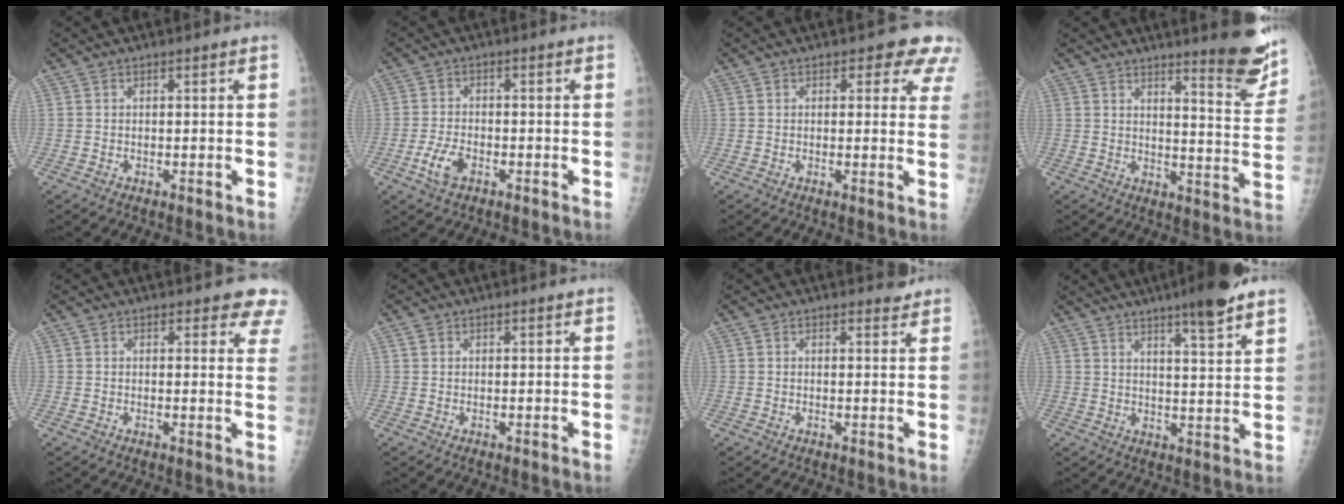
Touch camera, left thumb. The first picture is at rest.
{"total": 4.8, "force": [-2.3, 2.6, 3.3], "torque": [-0.068, 0.008, -0.044]}
{"total": 5.9, "force": [4.0, 3.2, 3.0], "torque": [0.008, -0.015, 0.026]}
{"total": 11.8, "force": [9.1, 1.9, 7.2], "torque": [-0.063, -0.075, 0.114]}
{"total": 6.6, "force": [5.4, 2.5, 2.7], "torque": [0.011, -0.023, 0.039]}
{"total": 0.8, "force": [0.4, 0.6, 0.3], "torque": [-0.002, 0.000, 0.009]}
{"total": 1.3, "force": [1.3, 0.4, 0.1], "torque": [0.004, -0.012, 0.012]}
{"total": 9.3, "force": [6.6, 0.9, 6.4], "torque": [-0.085, -0.036, 0.096]}